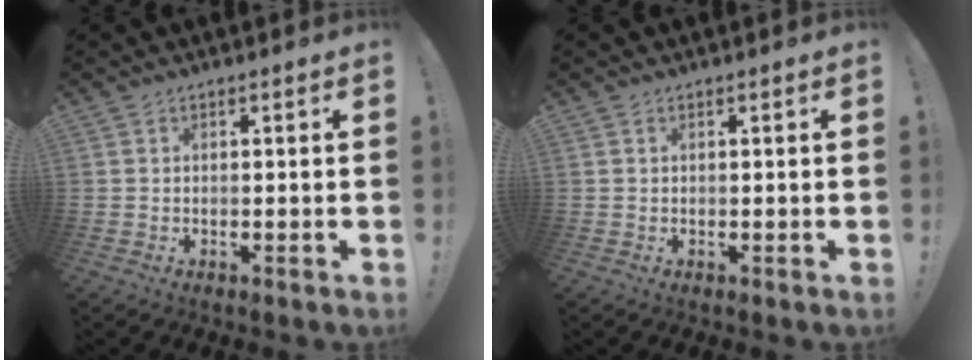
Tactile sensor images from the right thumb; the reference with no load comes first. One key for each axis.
{"total": 0.0}